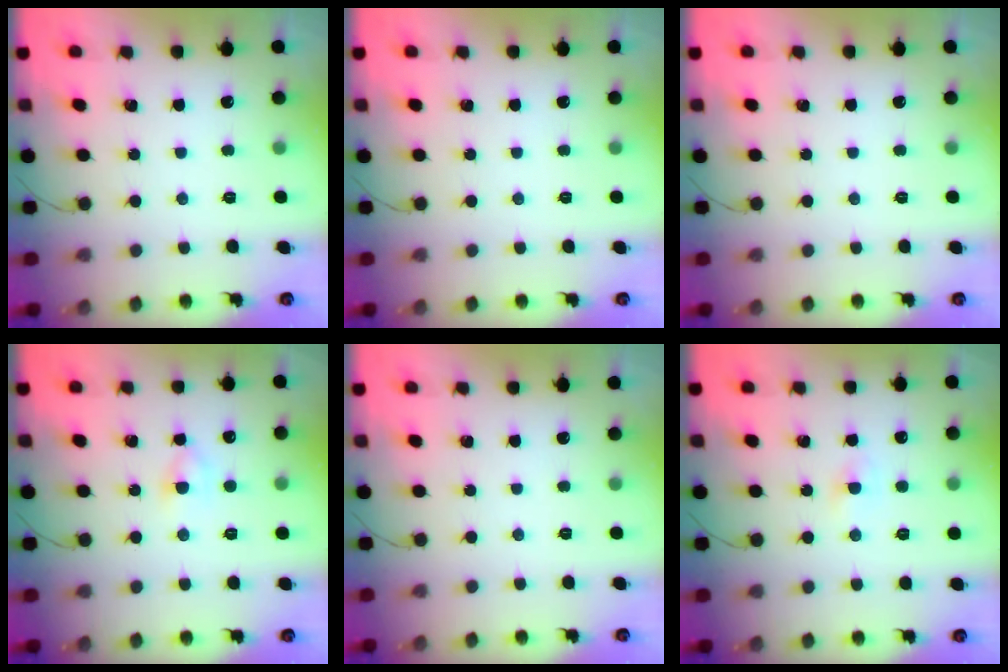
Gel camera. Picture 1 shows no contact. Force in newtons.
{"total": 0.0}
{"total": 0.0}
{"total": 3.6, "press": 3.4, "slide": 1.1}
{"total": 0.0}
{"total": 2.1, "press": 1.9, "slide": 0.7}